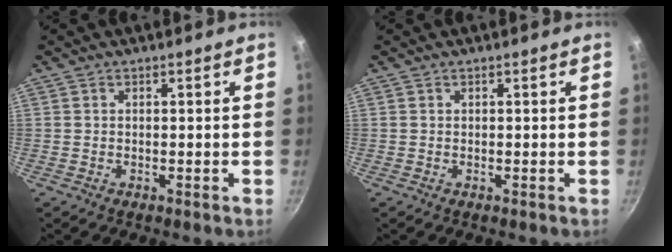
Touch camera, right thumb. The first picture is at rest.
{"total": 0.0}